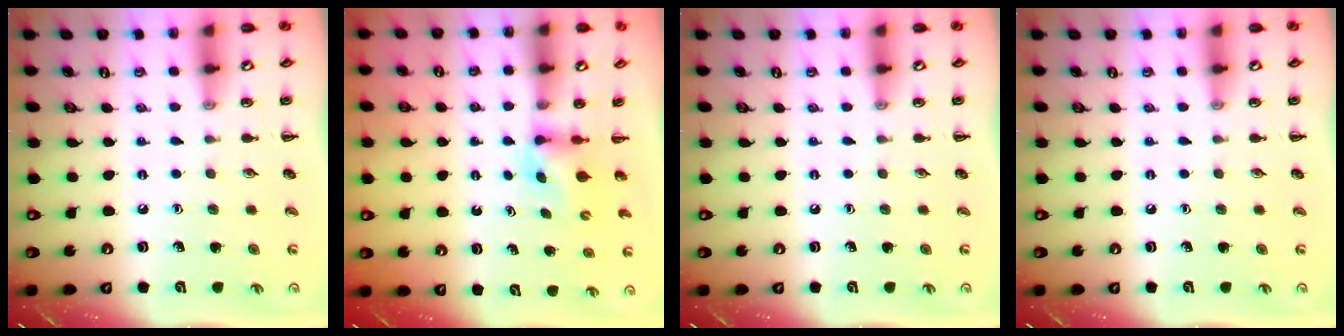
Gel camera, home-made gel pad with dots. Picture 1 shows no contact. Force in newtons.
{"total": 2.9, "press": 2.6, "slide": 1.2}
{"total": 0.0}
{"total": 0.0}